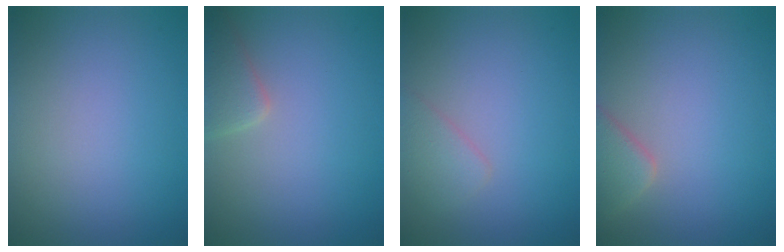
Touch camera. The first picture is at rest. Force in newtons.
{"total": 2.5, "press": 2.5, "slide": 0.3}
{"total": 1.6, "press": 1.6, "slide": 0.1}
{"total": 2.9, "press": 2.8, "slide": 0.3}